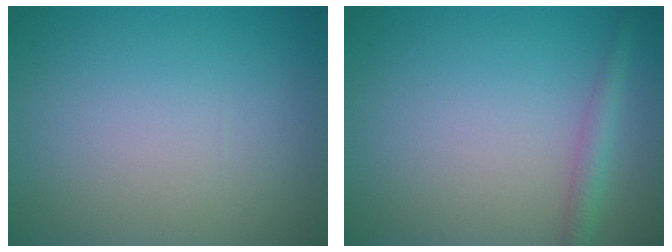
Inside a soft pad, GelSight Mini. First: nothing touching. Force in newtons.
{"total": 2.0, "press": 2.0, "slide": 0.1}